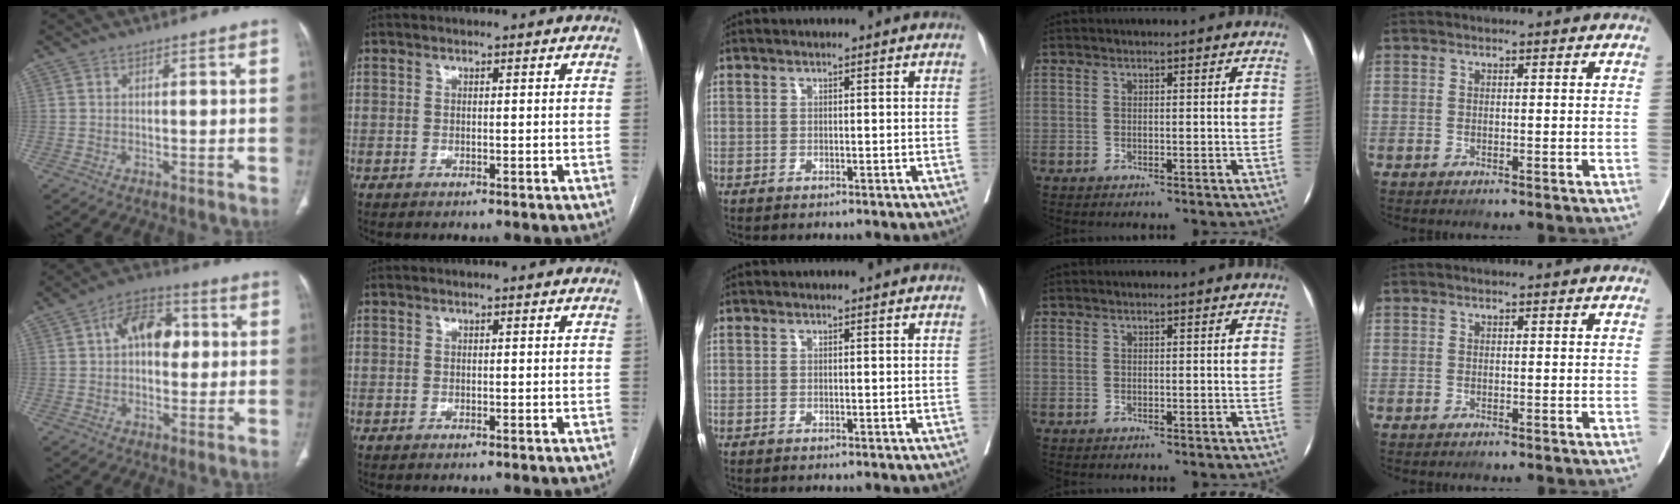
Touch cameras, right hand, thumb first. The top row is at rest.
{"thumb": {"total": 10.7, "force": [1.8, 6.9, 7.9], "torque": [-0.095, 0.022, 0.022]}}